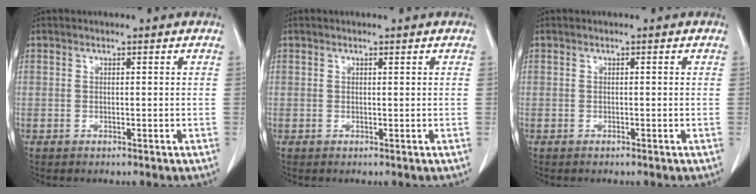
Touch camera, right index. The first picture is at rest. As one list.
[{"total": 0.0}, {"total": 0.0}]